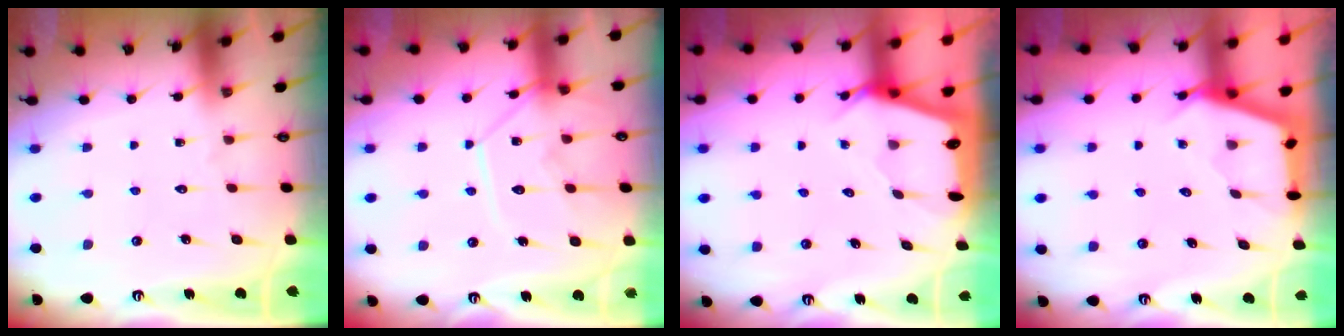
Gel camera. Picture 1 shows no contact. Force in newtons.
{"total": 11.2, "press": 11.1, "slide": 1.4}
{"total": 2.3, "press": 2.3, "slide": 0.3}
{"total": 2.9, "press": 2.9, "slide": 0.3}